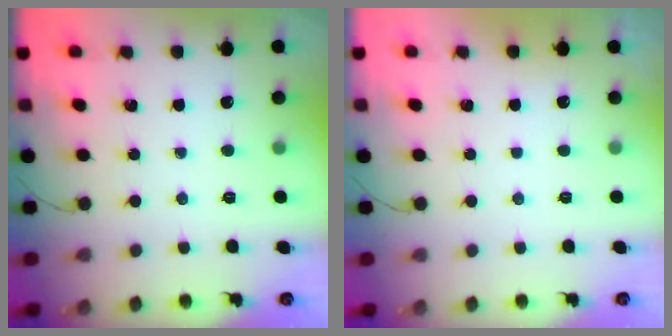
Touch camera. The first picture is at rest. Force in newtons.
{"total": 3.0, "press": 3.0, "slide": 0.1}